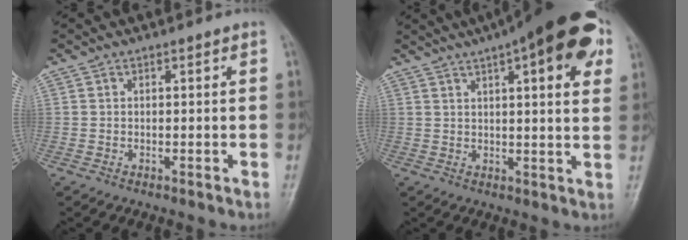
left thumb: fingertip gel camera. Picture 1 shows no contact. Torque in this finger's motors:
{"motor_torque": [0.92, 0.48, 1.75, -1.02, 0.29]}